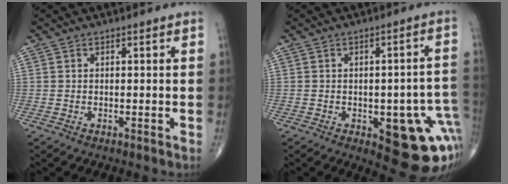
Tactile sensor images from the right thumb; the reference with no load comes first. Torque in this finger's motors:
{"motor_torque": [1.57, 1.23, 0.82, -0.92, 0.21]}